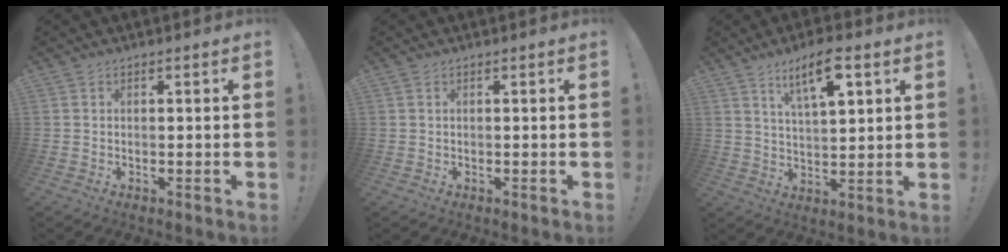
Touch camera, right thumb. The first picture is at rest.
{"total": 0.6, "force": [0.4, 0.3, 0.4], "torque": [-0.016, 0.005, 0.008]}
{"total": 10.3, "force": [5.6, 3.0, 8.1], "torque": [-0.134, -0.017, 0.093]}